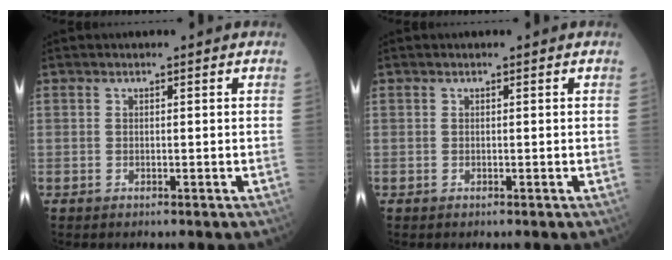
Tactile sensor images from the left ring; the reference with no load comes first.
{"total": 0.0}